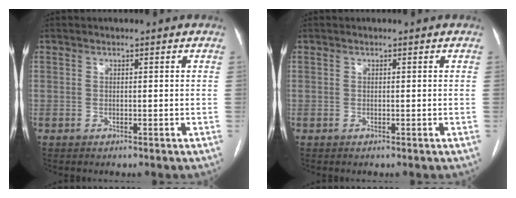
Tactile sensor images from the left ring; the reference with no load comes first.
{"total": 0.0}